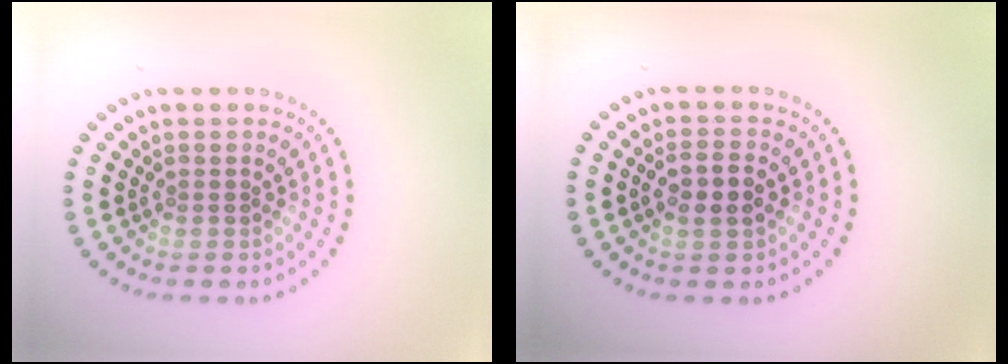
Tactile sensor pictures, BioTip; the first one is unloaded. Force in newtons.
{"total": 2.6, "press": 2.5, "slide": 0.6}